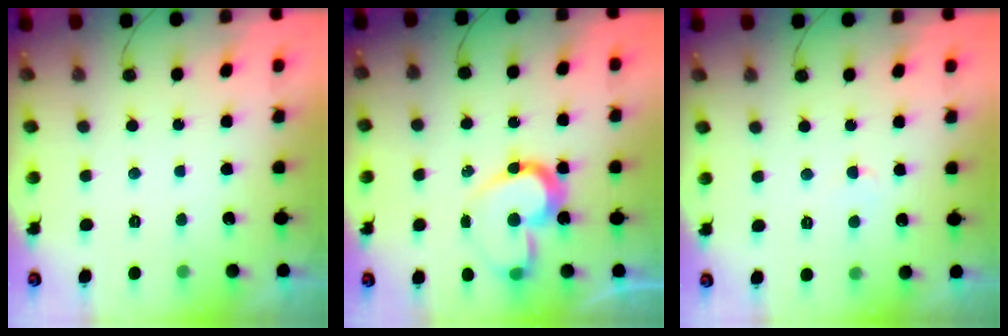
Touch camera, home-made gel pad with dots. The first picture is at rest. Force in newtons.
{"total": 13.5, "press": 13.4, "slide": 1.4}
{"total": 2.9, "press": 2.9, "slide": 0.2}